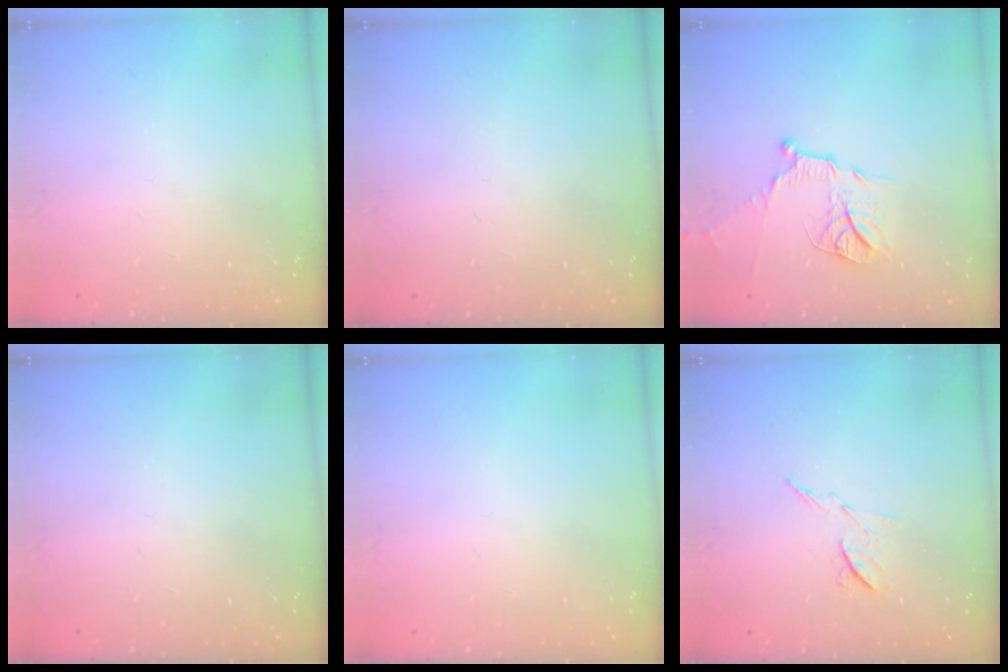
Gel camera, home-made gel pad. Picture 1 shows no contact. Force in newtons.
{"total": 0.0}
{"total": 14.1, "press": 14.1, "slide": 1.4}
{"total": 0.0}
{"total": 0.0}
{"total": 6.8, "press": 6.8, "slide": 0.5}